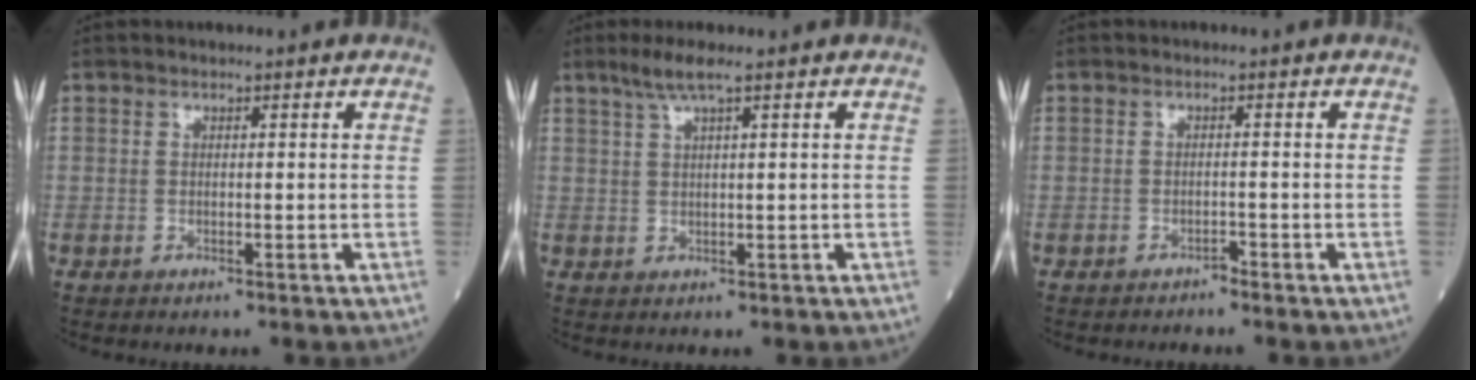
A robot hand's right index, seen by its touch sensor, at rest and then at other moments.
{"total": 3.2, "force": [2.2, -0.3, 2.3], "torque": [-0.059, 0.006, 0.049]}
{"total": 0.7, "force": [-0.7, 0.0, 0.1], "torque": [-0.004, -0.001, -0.011]}